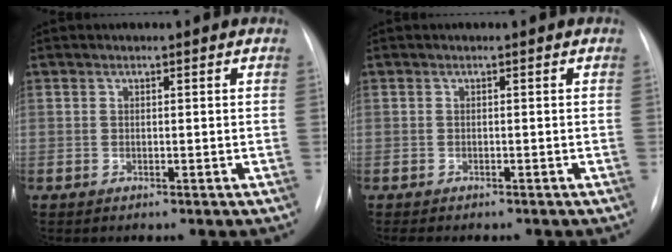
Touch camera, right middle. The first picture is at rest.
{"total": 2.9, "force": [-2.4, 1.0, 1.3], "torque": [-0.019, -0.006, -0.025]}